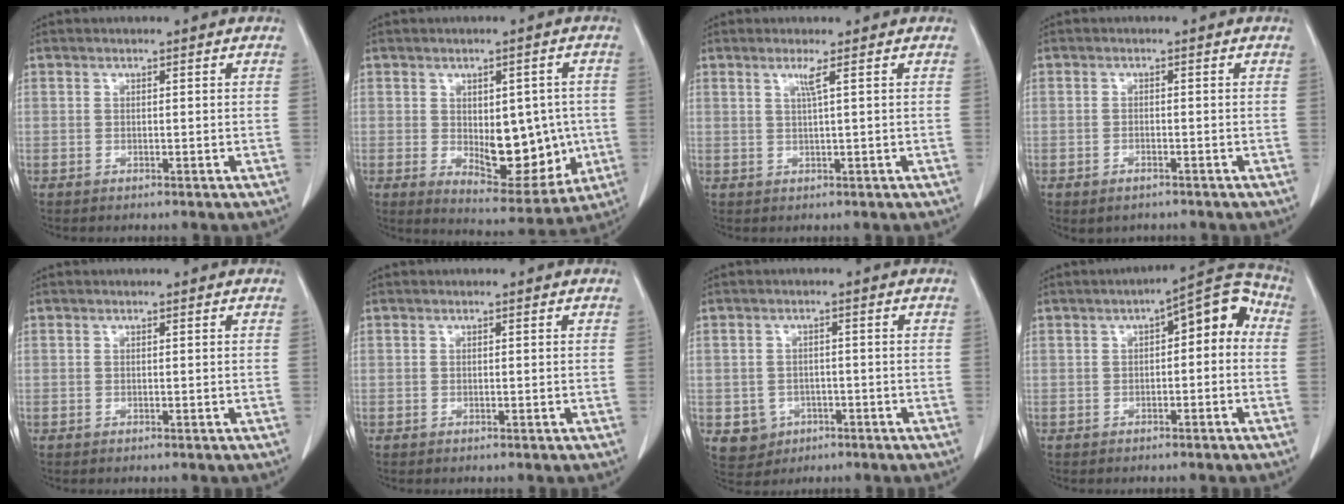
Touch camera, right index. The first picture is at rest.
{"total": 11.8, "force": [-0.9, 6.0, 10.1], "torque": [-0.131, 0.000, 0.007]}
{"total": 1.8, "force": [0.8, -0.6, 1.5], "torque": [-0.035, -0.003, 0.019]}
{"total": 1.8, "force": [-1.2, 1.0, 0.9], "torque": [-0.016, 0.000, -0.008]}
{"total": 0.0}
{"total": 0.0}
{"total": 4.3, "force": [-1.4, 4.0, 0.7], "torque": [-0.002, 0.009, -0.010]}
{"total": 8.5, "force": [0.9, 3.3, 7.8], "torque": [-0.100, 0.044, 0.007]}